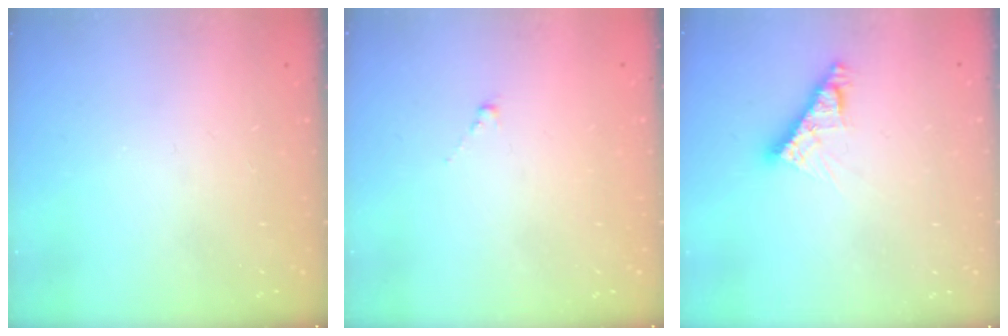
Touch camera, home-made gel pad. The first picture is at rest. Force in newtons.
{"total": 0.8, "press": 0.7, "slide": 0.5}
{"total": 8.5, "press": 8.5, "slide": 0.7}